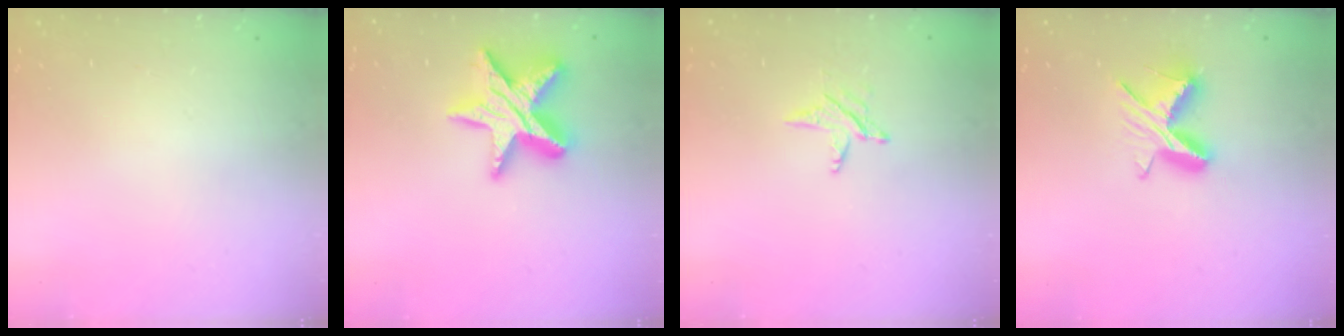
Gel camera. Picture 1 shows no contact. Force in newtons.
{"total": 15.8, "press": 15.8, "slide": 1.2}
{"total": 3.9, "press": 3.9, "slide": 0.5}
{"total": 8.5, "press": 8.5, "slide": 0.4}